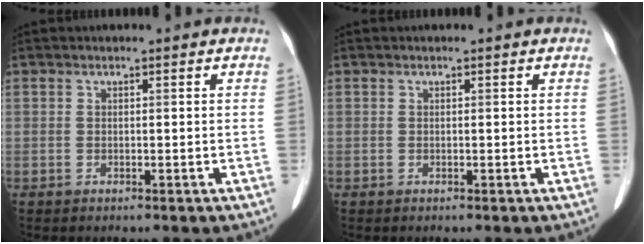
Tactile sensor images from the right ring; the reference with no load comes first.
{"total": 0.0}